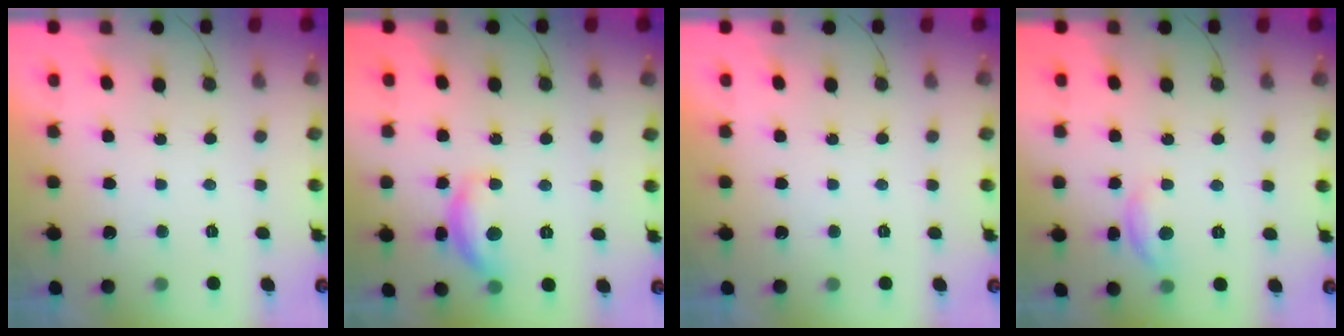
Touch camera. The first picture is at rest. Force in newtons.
{"total": 12.0, "press": 12.0, "slide": 0.6}
{"total": 0.0}
{"total": 6.5, "press": 6.5, "slide": 0.3}